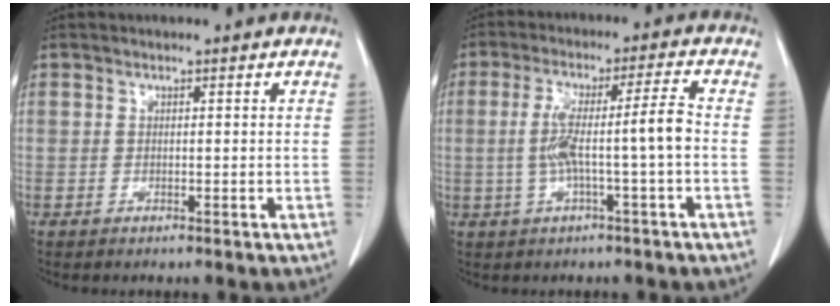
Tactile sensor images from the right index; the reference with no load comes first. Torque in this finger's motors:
{"motor_torque": [1.24, -0.36, 0.63, 0.15]}